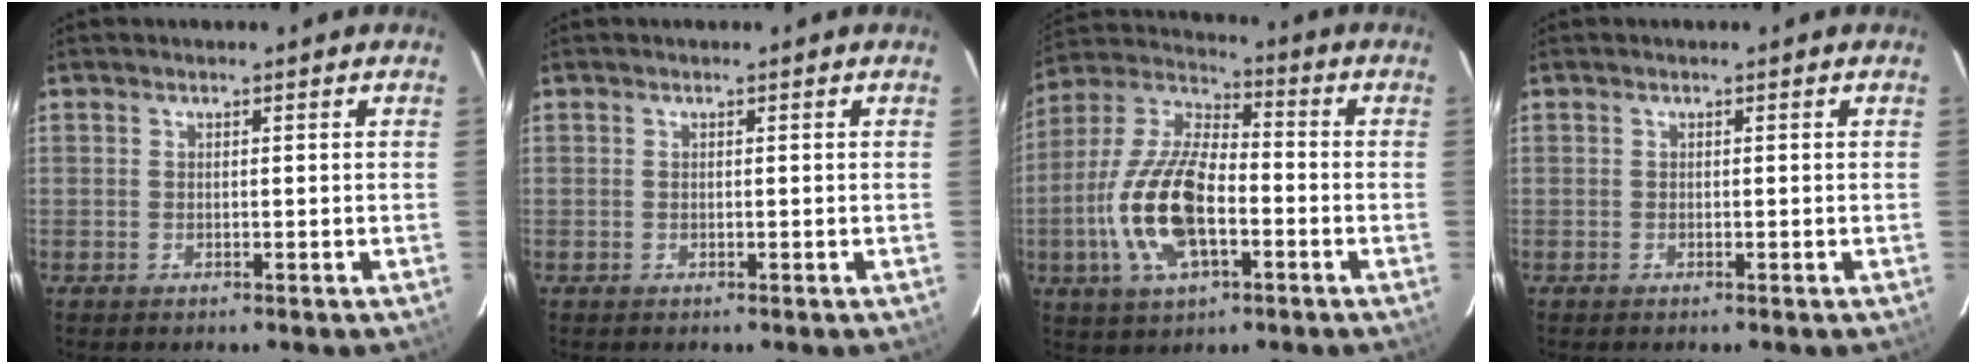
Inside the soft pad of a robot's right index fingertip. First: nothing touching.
{"total": 0.0}
{"total": 17.0, "force": [-4.6, 7.6, 14.5], "torque": [-0.308, -0.001, -0.089]}
{"total": 0.0}